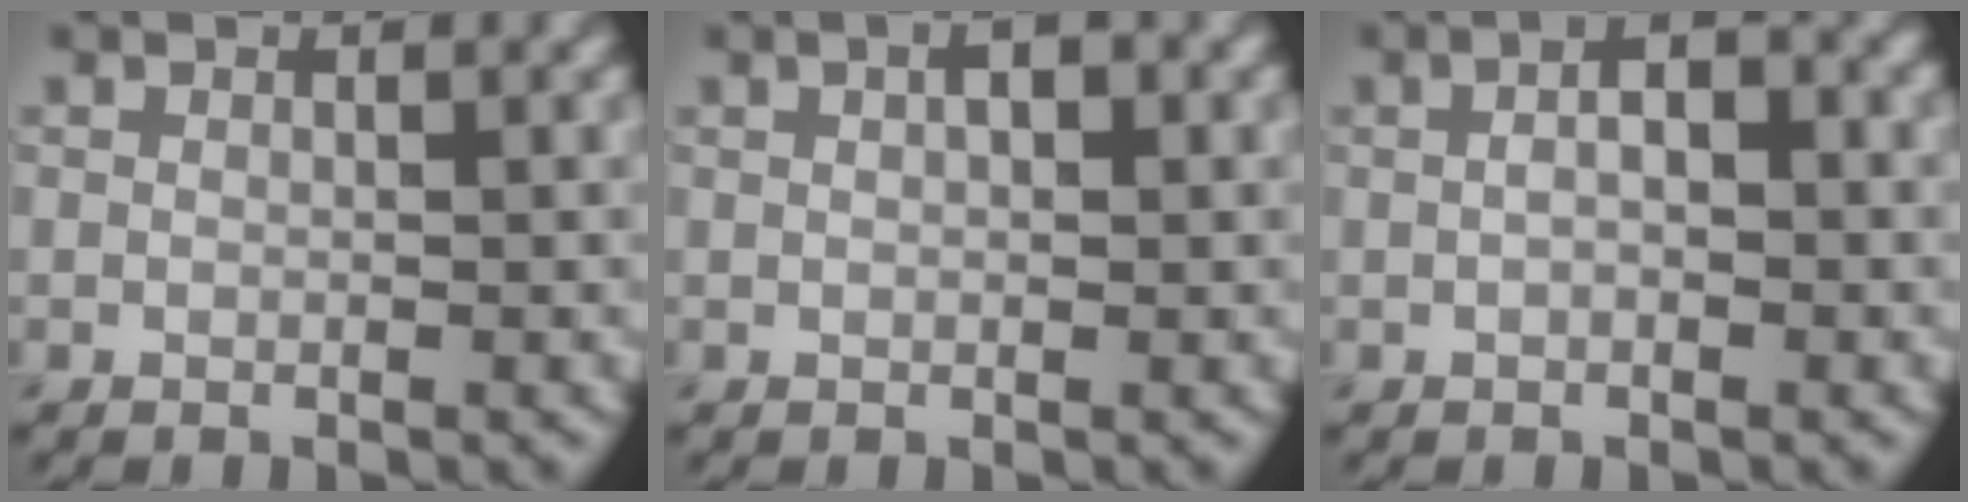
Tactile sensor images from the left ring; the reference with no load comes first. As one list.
[{"total": 2.4, "force": [1.0, 1.1, 1.9], "torque": [-0.021, -0.002, 0.008]}, {"total": 3.4, "force": [0.4, 1.7, 2.9], "torque": [-0.044, 0.003, -0.002]}]